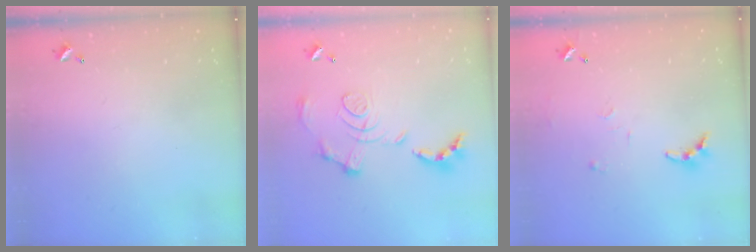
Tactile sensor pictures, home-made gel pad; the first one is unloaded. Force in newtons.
{"total": 1.5, "press": 0.8, "slide": 1.3}
{"total": 7.9, "press": 7.9, "slide": 0.5}